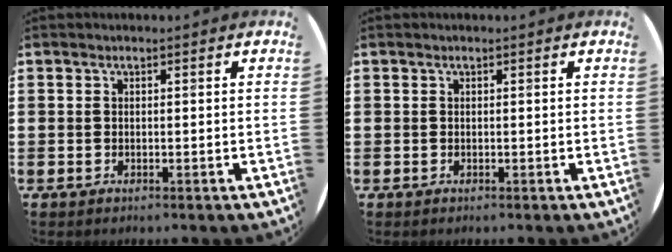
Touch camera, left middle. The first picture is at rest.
{"total": 0.0}